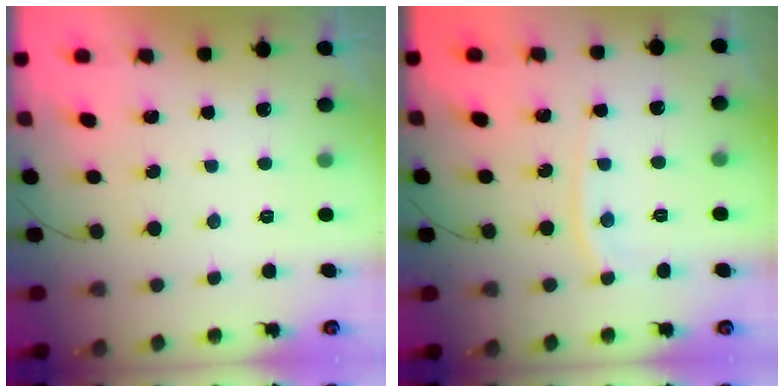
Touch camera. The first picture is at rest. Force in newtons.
{"total": 5.7, "press": 5.6, "slide": 0.8}